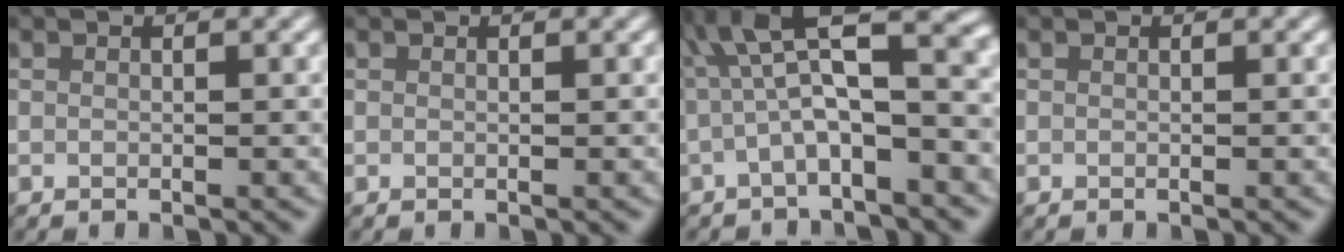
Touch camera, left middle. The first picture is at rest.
{"total": 0.0}
{"total": 7.8, "force": [-0.2, 2.2, 7.5], "torque": [-0.126, 0.029, -0.017]}
{"total": 0.0}